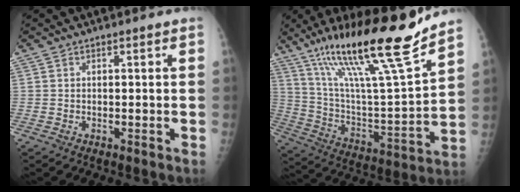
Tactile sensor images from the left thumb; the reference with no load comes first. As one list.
[{"total": 25.1, "force": [17.2, 2.7, 18.0], "torque": [-0.288, -0.063, 0.305]}]